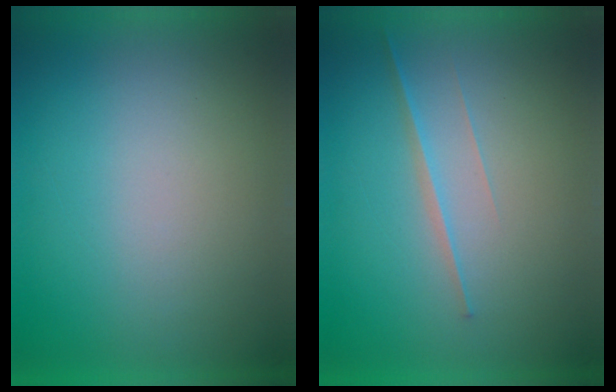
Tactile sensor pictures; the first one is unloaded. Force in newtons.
{"total": 1.4}